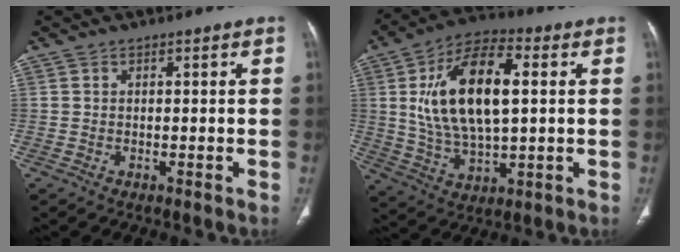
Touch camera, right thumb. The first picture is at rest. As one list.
[{"total": 18.4, "force": [3.0, 8.8, 15.9], "torque": [-0.282, 0.008, 0.053]}]